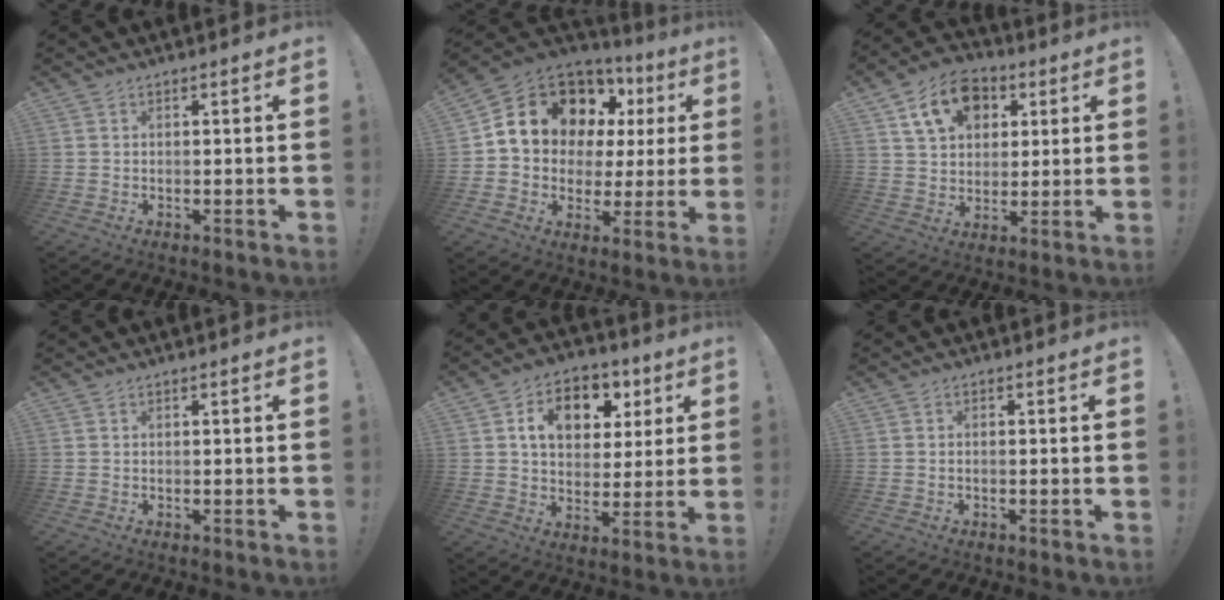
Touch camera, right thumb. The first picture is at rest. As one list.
[{"total": 14.2, "force": [7.7, 9.9, 6.7], "torque": [-0.111, -0.053, 0.155]}, {"total": 14.1, "force": [6.0, 10.4, 7.3], "torque": [-0.112, -0.012, 0.116]}, {"total": 0.0}, {"total": 13.4, "force": [5.2, 9.5, 7.8], "torque": [-0.118, -0.012, 0.096]}, {"total": 0.5, "force": [-0.4, 0.0, 0.4], "torque": [-0.006, 0.000, -0.006]}]